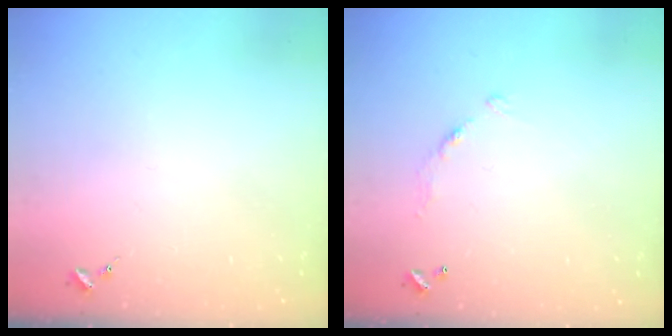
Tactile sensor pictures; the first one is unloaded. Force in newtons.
{"total": 6.0, "press": 6.0, "slide": 0.4}